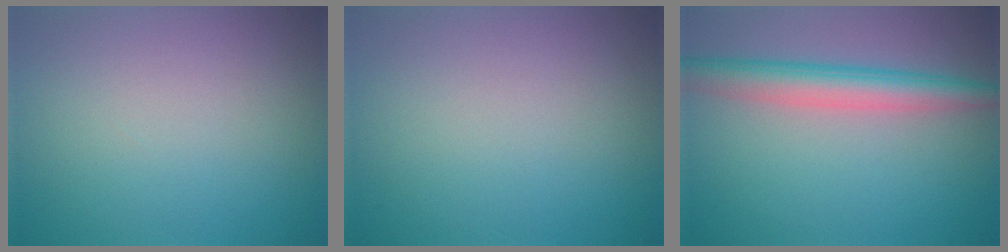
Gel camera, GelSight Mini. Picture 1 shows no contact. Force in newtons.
{"total": 0.0}
{"total": 4.8, "press": 4.8, "slide": 0.1}